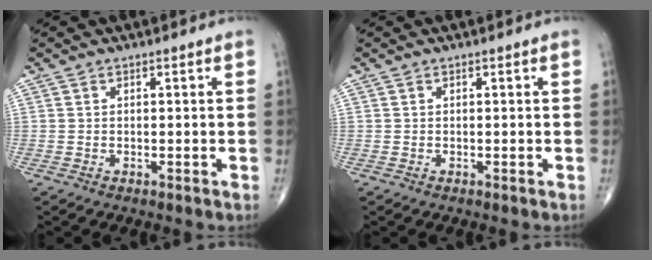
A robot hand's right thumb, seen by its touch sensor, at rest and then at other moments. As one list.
[{"total": 0.0}]